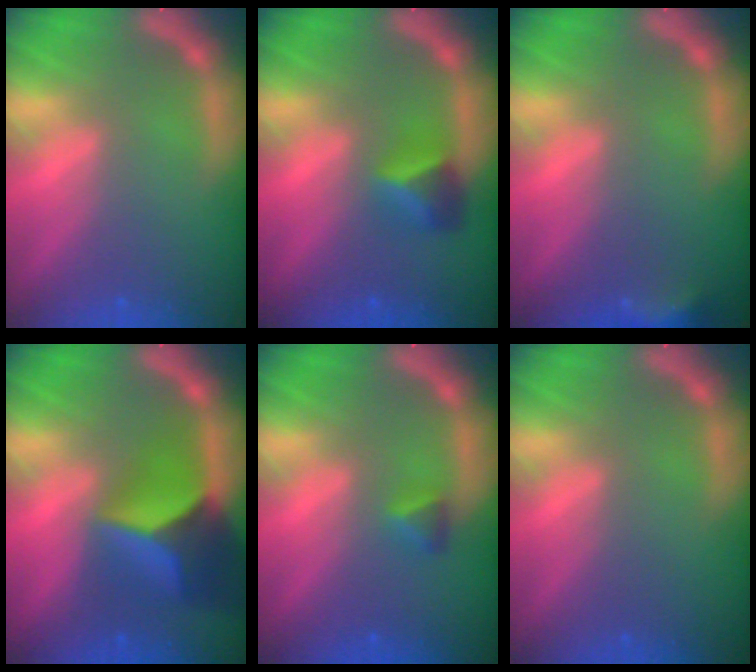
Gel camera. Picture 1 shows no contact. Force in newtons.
{"total": 2.9}
{"total": 3.4}
{"total": 8.9}
{"total": 1.4}
{"total": 0.0}